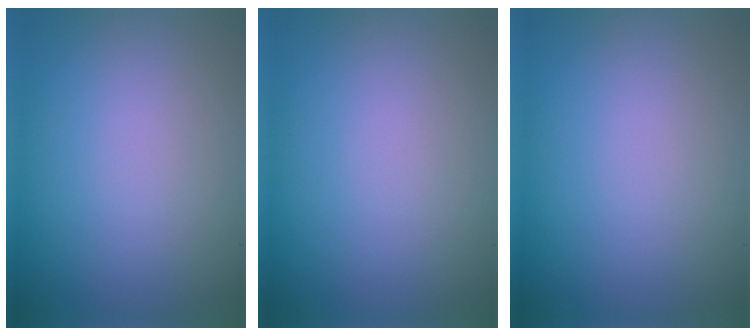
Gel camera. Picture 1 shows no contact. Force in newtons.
{"total": 0.0}
{"total": 0.0}